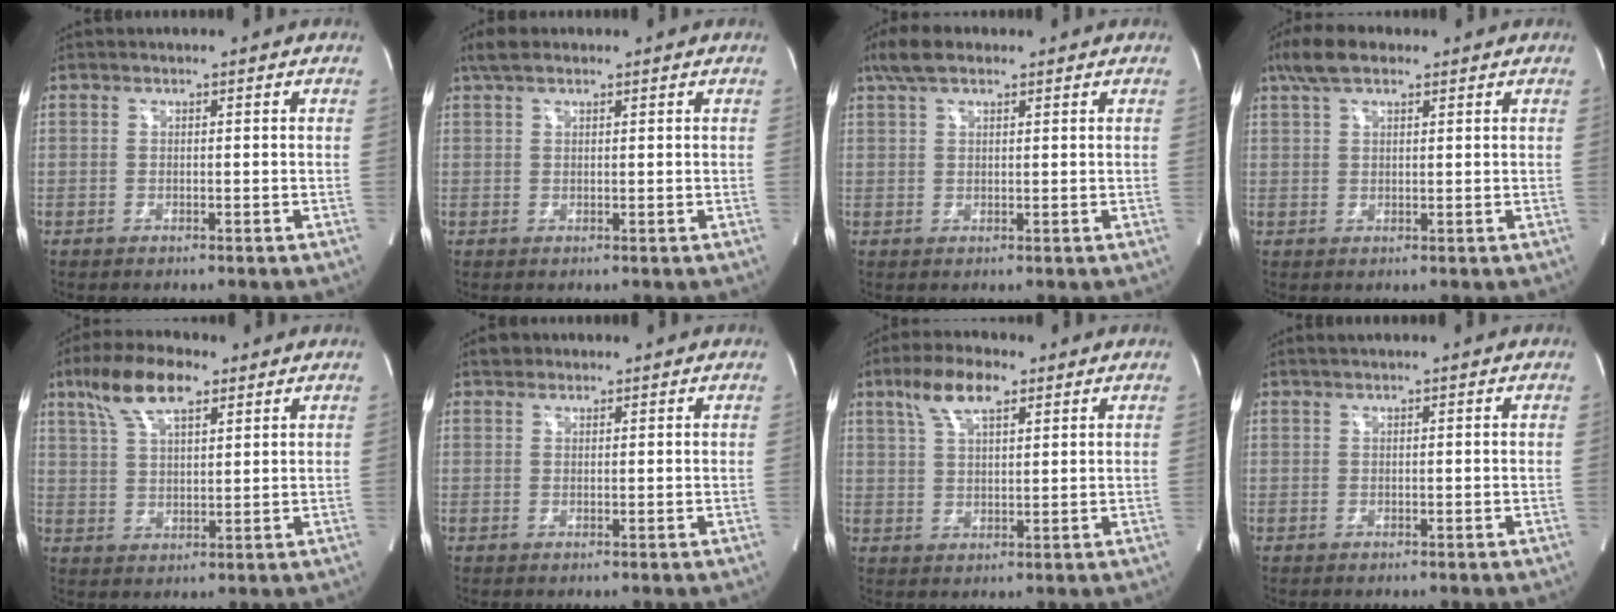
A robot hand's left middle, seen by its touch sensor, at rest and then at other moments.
{"total": 3.3, "force": [2.4, 1.3, 1.9], "torque": [-0.043, 0.022, 0.046]}
{"total": 5.0, "force": [3.5, 1.8, 3.1], "torque": [-0.069, 0.024, 0.067]}
{"total": 5.8, "force": [4.0, 2.1, 3.7], "torque": [-0.079, 0.024, 0.075]}
{"total": 9.6, "force": [5.9, 3.1, 6.9], "torque": [-0.139, 0.022, 0.113]}
{"total": 1.6, "force": [1.1, 1.0, 0.2], "torque": [-0.002, 0.012, 0.016]}
{"total": 7.5, "force": [4.4, 2.4, 5.5], "torque": [-0.114, 0.018, 0.084]}
{"total": 1.2, "force": [0.9, 0.0, 0.7], "torque": [-0.012, 0.013, 0.018]}